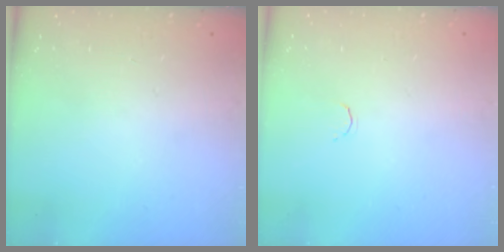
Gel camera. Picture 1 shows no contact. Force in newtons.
{"total": 1.7, "press": 1.6, "slide": 0.5}